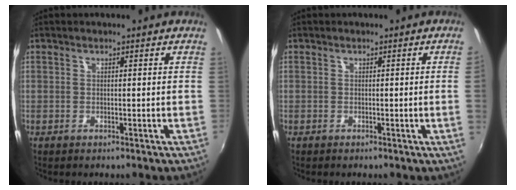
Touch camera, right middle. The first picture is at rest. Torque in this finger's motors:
{"motor_torque": [0.28, -0.23, -0.34, -0.21]}